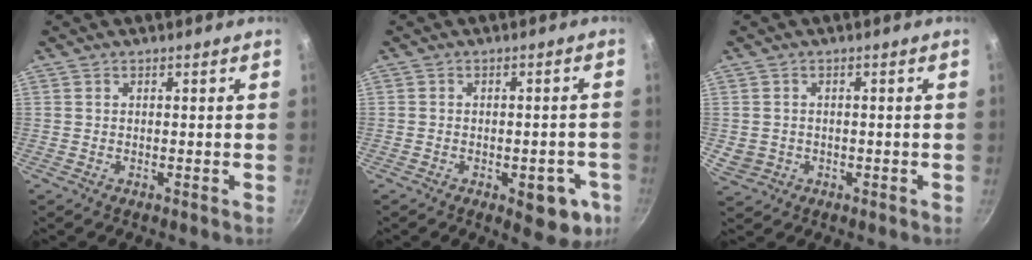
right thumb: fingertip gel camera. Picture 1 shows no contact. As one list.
[{"total": 9.0, "force": [-3.4, 4.4, 7.1], "torque": [-0.049, 0.015, -0.037]}, {"total": 3.5, "force": [-0.5, 3.1, 1.4], "torque": [-0.022, 0.009, 0.004]}]